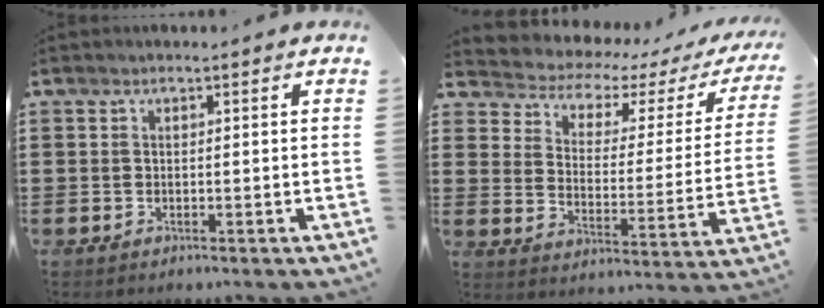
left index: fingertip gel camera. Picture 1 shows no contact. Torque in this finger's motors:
{"motor_torque": [2.14, 0.00, 0.40, 0.00]}